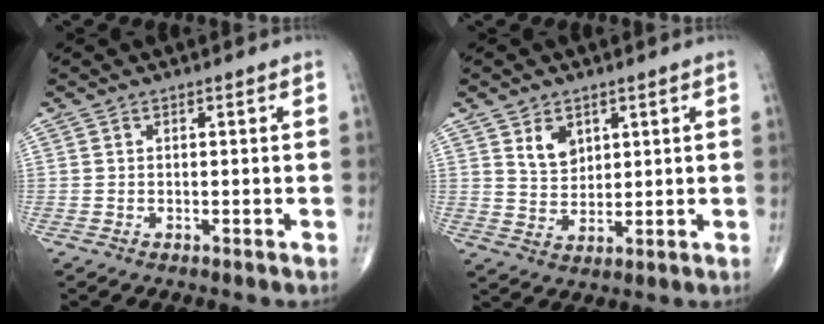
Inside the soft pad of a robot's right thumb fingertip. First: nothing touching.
{"total": 5.1, "force": [2.6, 3.5, 2.7], "torque": [-0.028, -0.022, 0.051]}